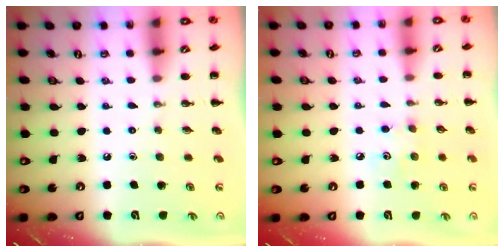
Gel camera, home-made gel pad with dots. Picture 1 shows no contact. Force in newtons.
{"total": 3.8, "press": 3.7, "slide": 1.0}